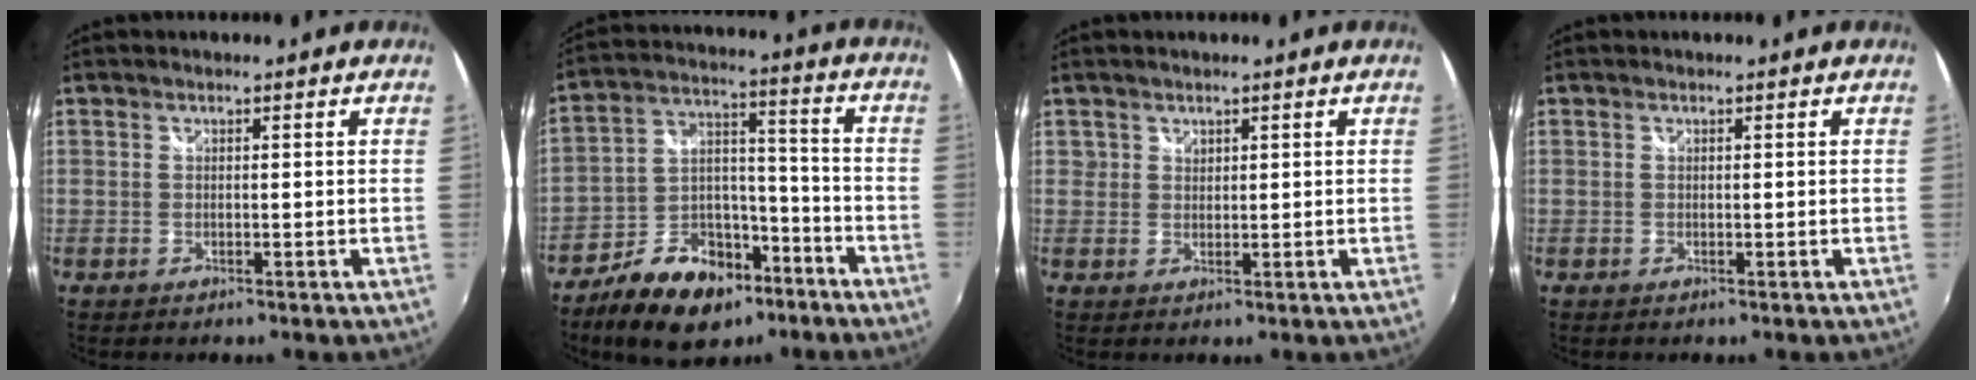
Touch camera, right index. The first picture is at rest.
{"total": 15.6, "force": [-9.7, 9.1, 8.2], "torque": [-0.158, 0.032, -0.149]}
{"total": 1.3, "force": [0.8, 1.0, 0.1], "torque": [0.003, 0.003, 0.014]}
{"total": 0.0}